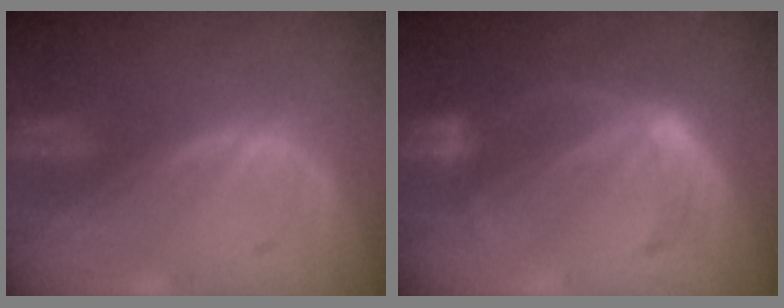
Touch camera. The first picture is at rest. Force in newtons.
{"total": 5.8, "press": 5.3, "slide": 2.3}